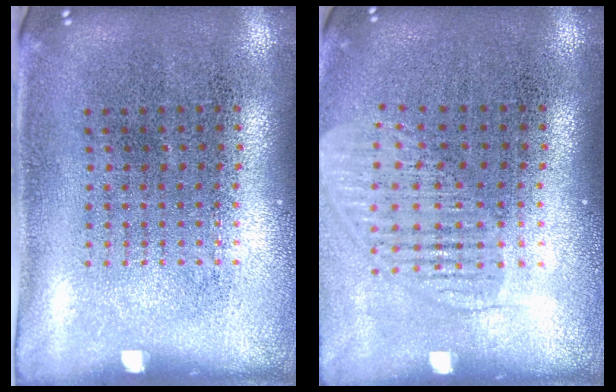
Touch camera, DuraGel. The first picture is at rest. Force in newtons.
{"total": 1.6, "press": 1.5, "slide": 0.8}